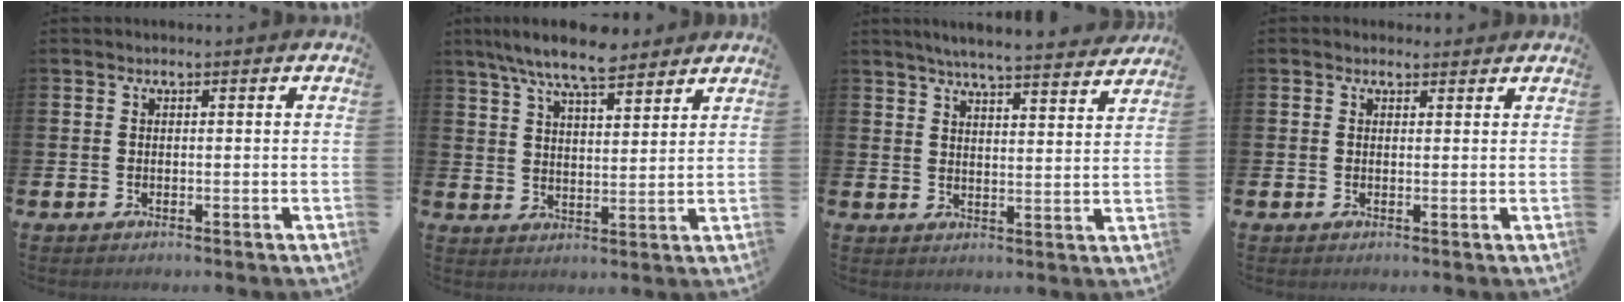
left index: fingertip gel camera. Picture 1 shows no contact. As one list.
[{"total": 8.7, "force": [7.8, 1.7, 3.5], "torque": [-0.075, -0.032, 0.141]}, {"total": 5.8, "force": [5.6, -0.2, 1.4], "torque": [-0.044, -0.032, 0.099]}, {"total": 1.0, "force": [0.8, 0.6, 0.2], "torque": [0.009, 0.003, 0.010]}]